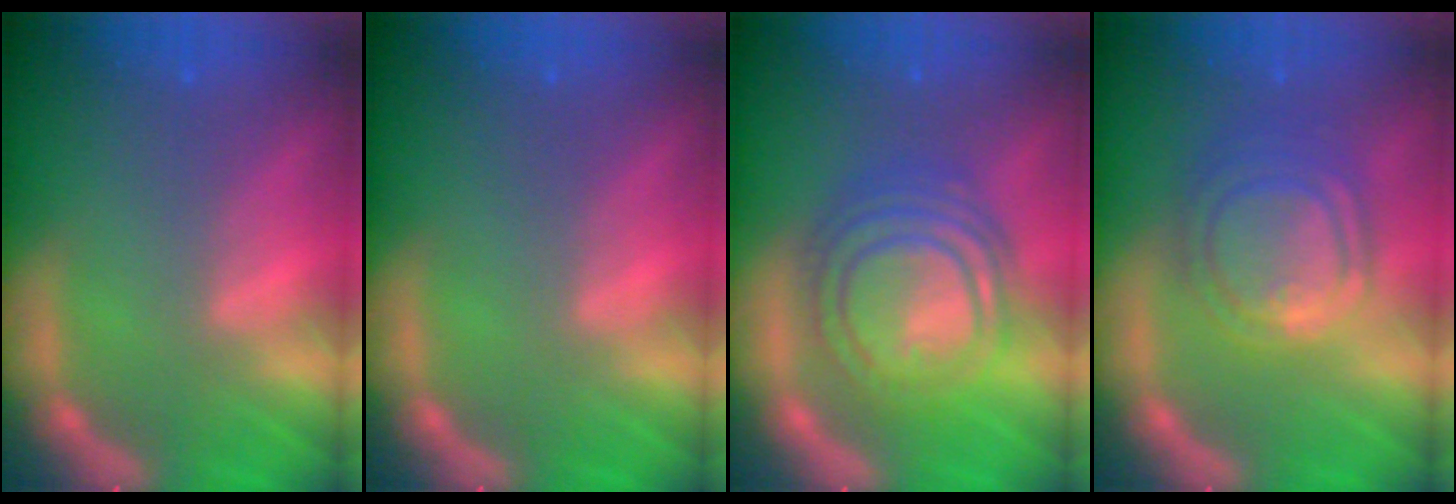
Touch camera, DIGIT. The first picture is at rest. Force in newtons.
{"total": 0.0}
{"total": 10.0}
{"total": 8.0}